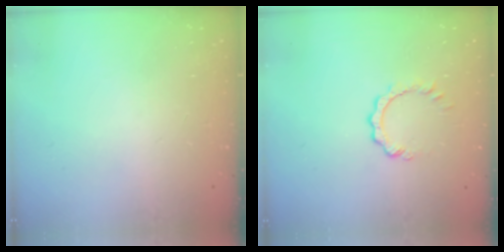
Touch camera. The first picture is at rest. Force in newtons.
{"total": 3.1, "press": 3.0, "slide": 0.4}